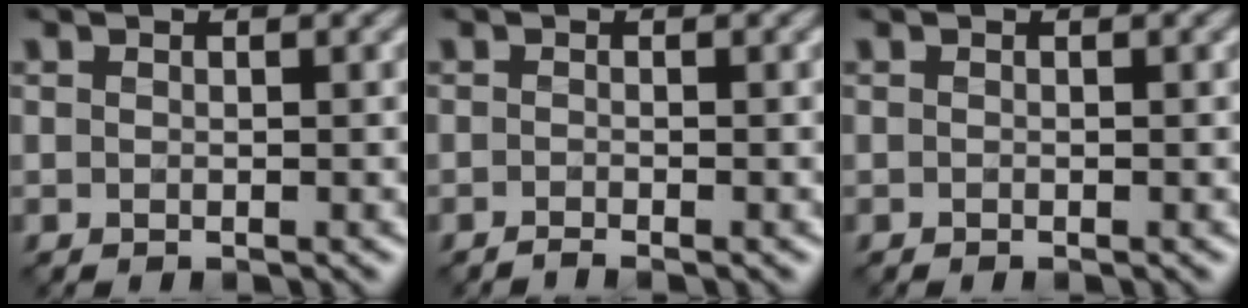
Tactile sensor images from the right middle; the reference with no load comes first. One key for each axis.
{"total": 0.8, "fx": -0.7, "fy": 0.0, "fz": 0.4, "tx": -0.004, "ty": -0.001, "tz": -0.015}
{"total": 0.0}